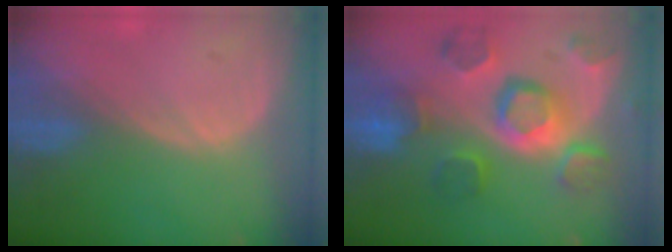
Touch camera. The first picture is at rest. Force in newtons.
{"total": 12.0, "press": 10.3, "slide": 6.1}